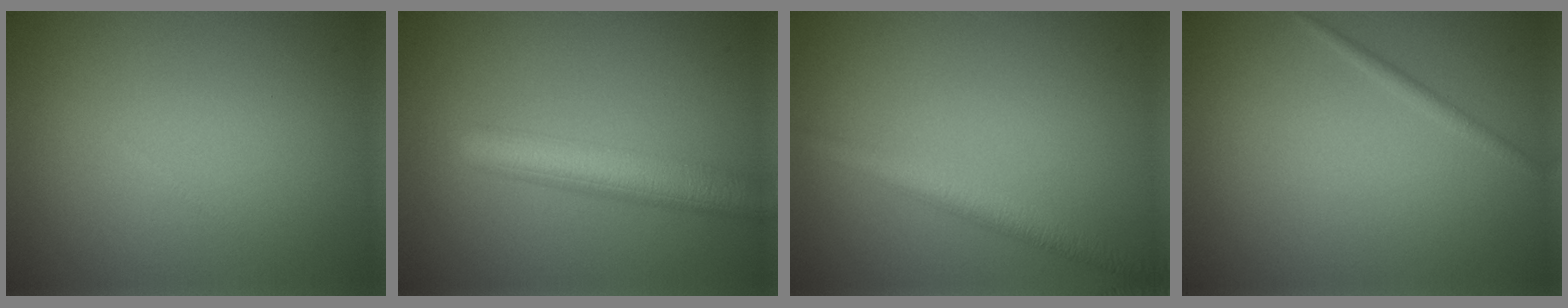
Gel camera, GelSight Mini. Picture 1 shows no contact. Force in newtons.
{"total": 5.5, "press": 5.5, "slide": 0.2}
{"total": 2.8, "press": 2.8, "slide": 0.1}
{"total": 0.9, "press": 0.9, "slide": 0.2}